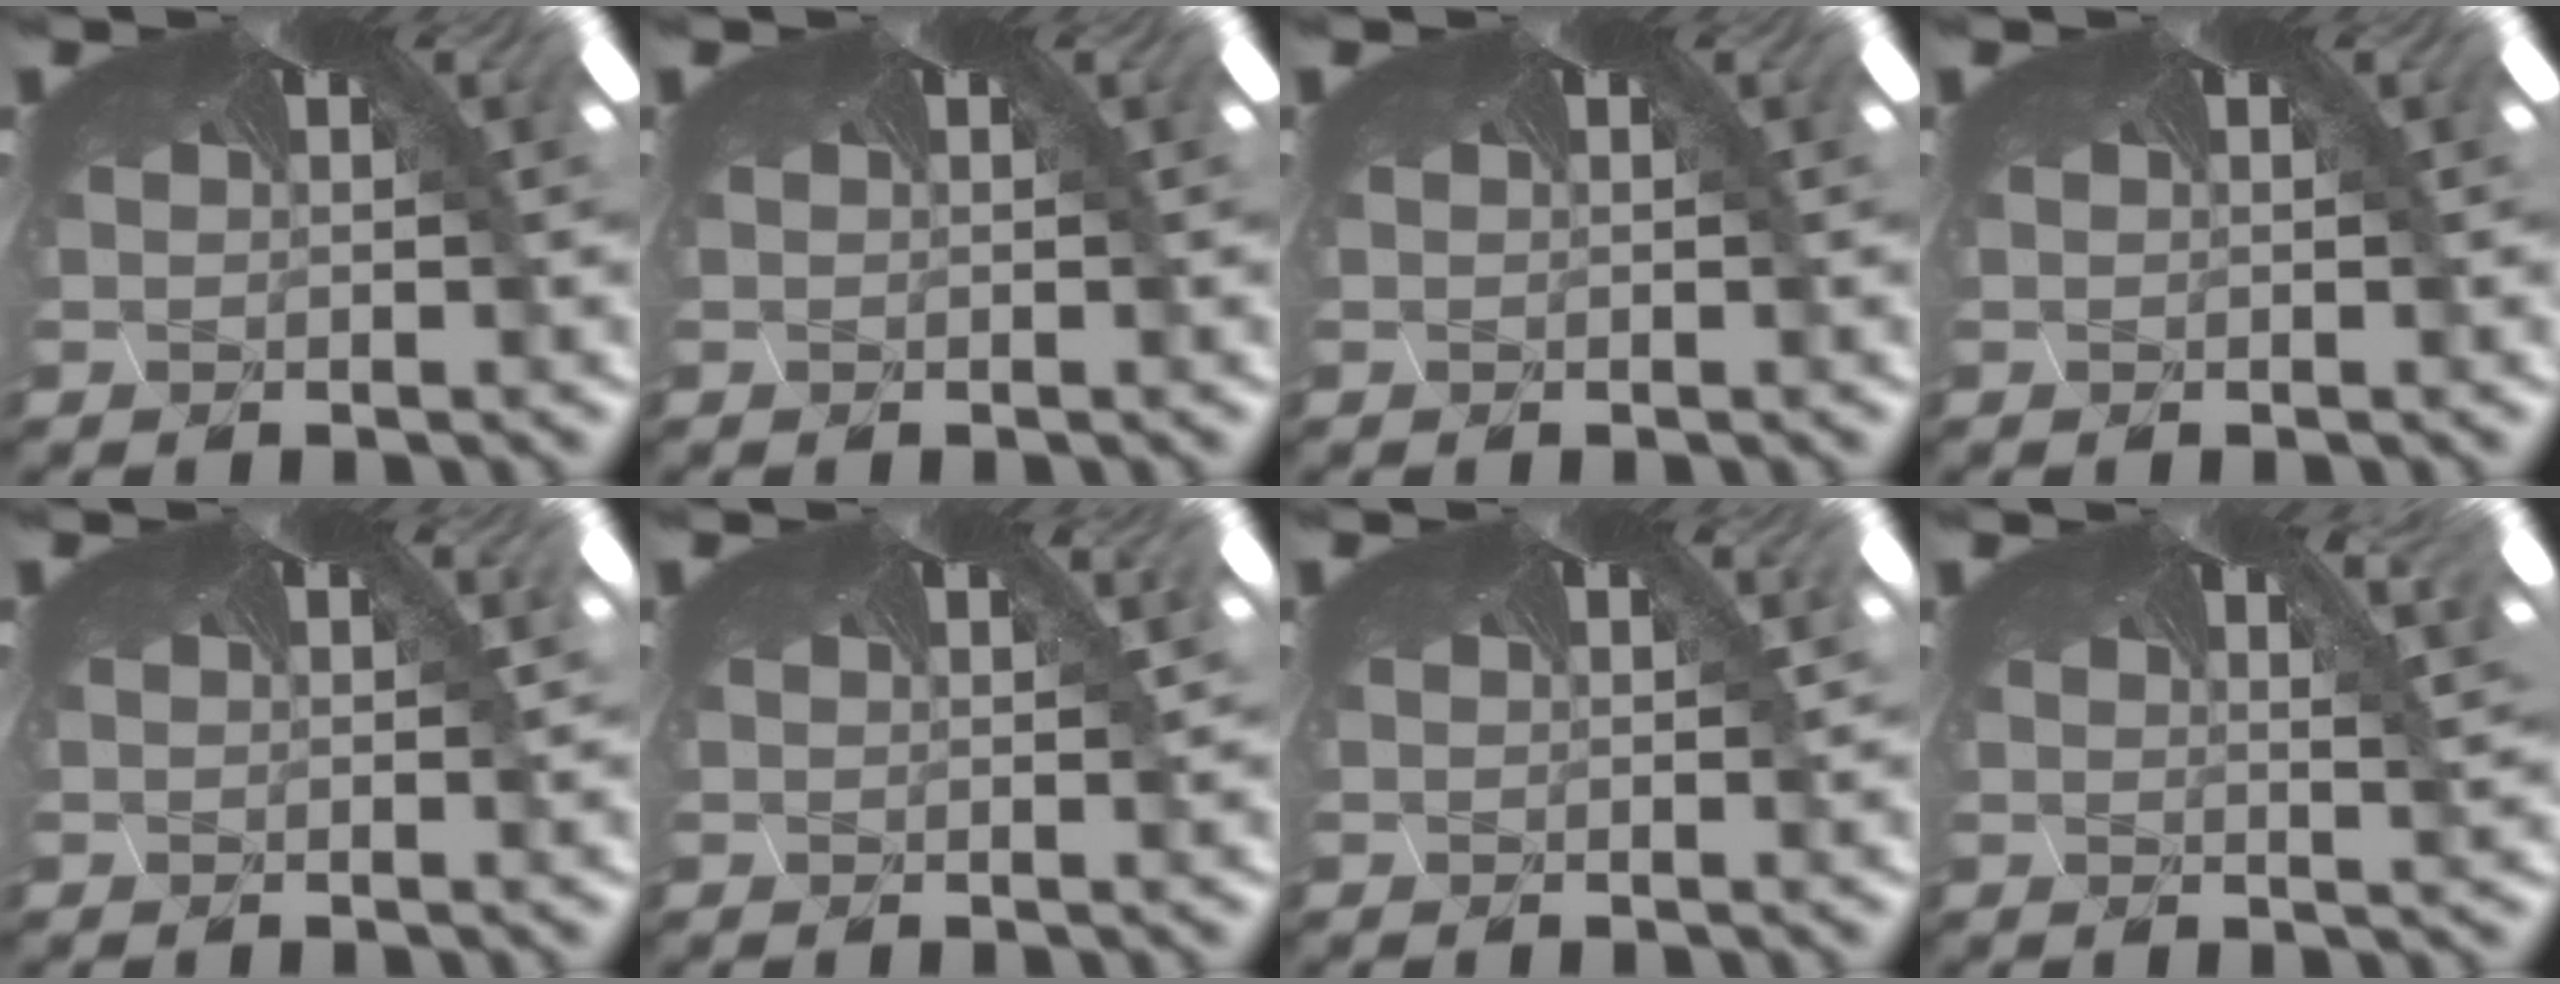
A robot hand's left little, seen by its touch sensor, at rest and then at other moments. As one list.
[{"total": 0.0}, {"total": 0.0}, {"total": 0.0}, {"total": 0.0}, {"total": 0.6, "force": [-0.2, -0.4, -0.4], "torque": [-0.001, 0.000, -0.002]}, {"total": 0.0}, {"total": 1.1, "force": [0.8, -0.7, -0.1], "torque": [-0.002, 0.000, 0.005]}]